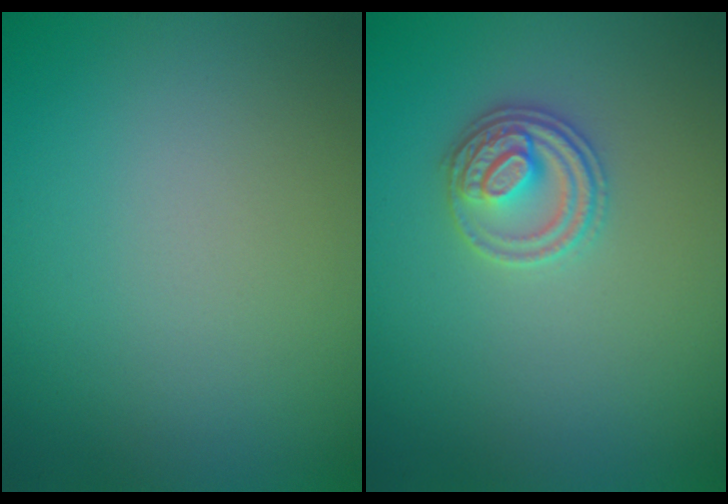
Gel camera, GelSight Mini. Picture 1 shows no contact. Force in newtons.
{"total": 2.8, "press": 2.7, "slide": 0.5}